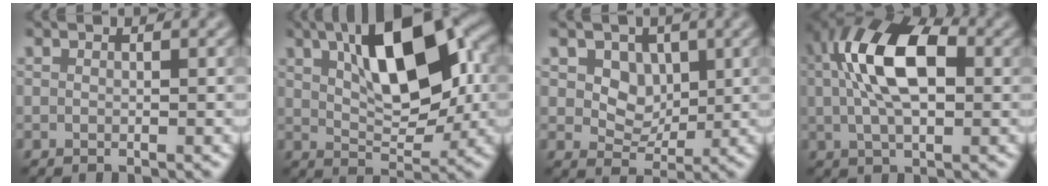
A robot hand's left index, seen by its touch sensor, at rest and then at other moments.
{"total": 10.3, "force": [3.1, 4.4, 8.8], "torque": [-0.137, 0.012, 0.044]}
{"total": 3.1, "force": [0.9, 2.5, 1.6], "torque": [-0.038, -0.014, 0.013]}
{"total": 8.4, "force": [1.2, 4.3, 7.2], "torque": [-0.136, 0.013, 0.014]}